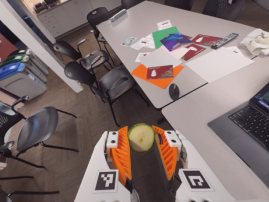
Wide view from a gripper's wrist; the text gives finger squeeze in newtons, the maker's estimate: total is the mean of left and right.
{"total": 11.7, "left": 11.7, "right": 11.7}